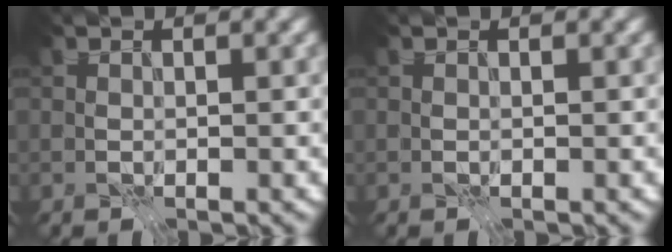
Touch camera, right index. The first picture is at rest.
{"total": 0.0}